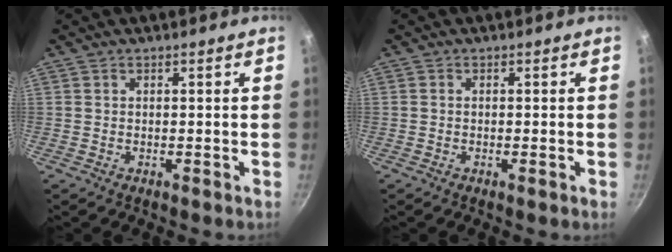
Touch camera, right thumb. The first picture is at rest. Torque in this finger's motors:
{"motor_torque": [0.02, 0.28, -0.36, 0.10, 0.04]}